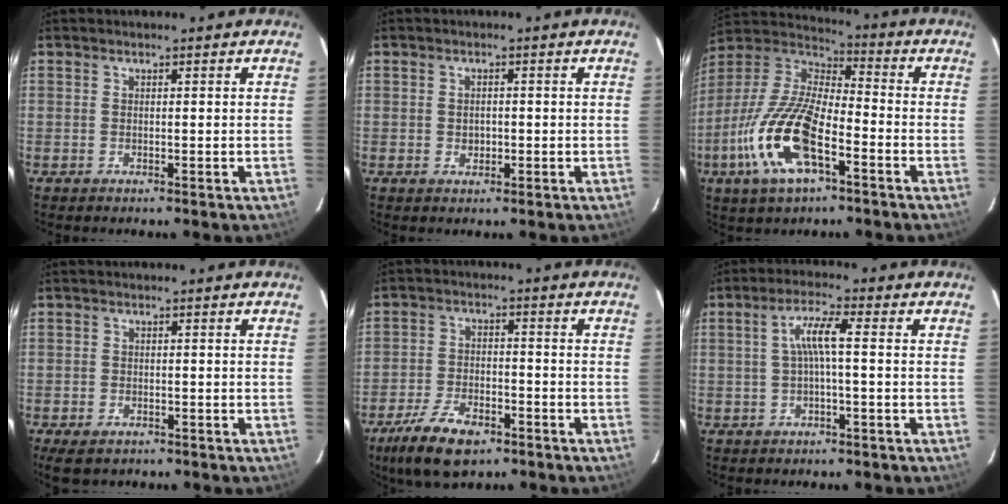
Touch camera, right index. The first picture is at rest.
{"total": 1.8, "force": [-0.3, 1.5, 1.0], "torque": [-0.015, 0.003, -0.004]}
{"total": 18.6, "force": [-7.9, 7.0, 15.3], "torque": [-0.324, -0.020, -0.159]}
{"total": 4.7, "force": [-3.3, 2.5, 2.1], "torque": [-0.053, -0.012, -0.053]}
{"total": 11.4, "force": [-7.5, 5.2, 6.9], "torque": [-0.163, -0.014, -0.135]}
{"total": 4.7, "force": [-0.2, 0.2, 4.7], "torque": [-0.093, 0.007, -0.001]}